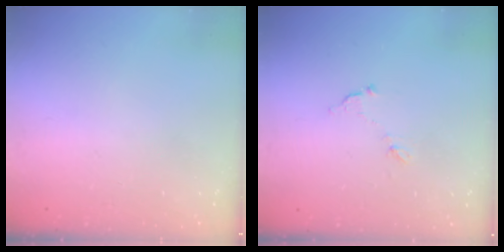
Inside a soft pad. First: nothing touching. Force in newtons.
{"total": 6.1, "press": 6.1, "slide": 0.3}